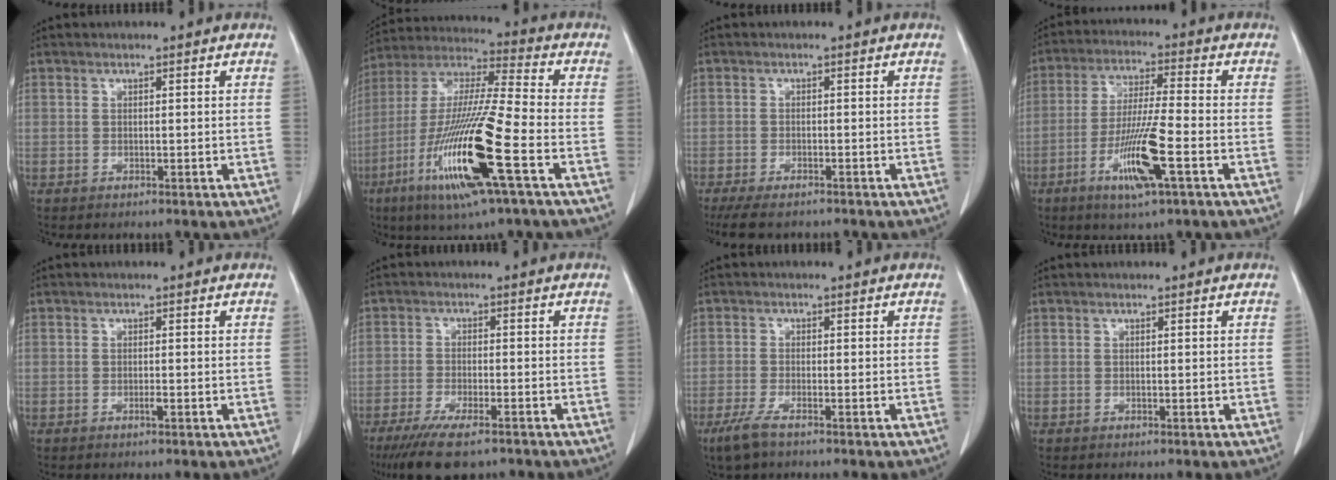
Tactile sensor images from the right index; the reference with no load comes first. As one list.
[{"total": 19.7, "force": [-7.6, 0.6, 18.2], "torque": [-0.394, -0.035, -0.148]}, {"total": 6.7, "force": [-5.6, 1.9, 3.2], "torque": [-0.050, -0.012, -0.088]}, {"total": 10.8, "force": [-4.3, 0.2, 9.9], "torque": [-0.194, -0.017, -0.080]}, {"total": 0.7, "force": [-0.4, 0.0, 0.5], "torque": [-0.013, 0.000, -0.004]}, {"total": 9.5, "force": [-7.0, 2.1, 6.1], "torque": [-0.100, -0.018, -0.109]}, {"total": 3.7, "force": [-2.5, 0.5, 2.6], "torque": [-0.063, -0.009, -0.050]}, {"total": 0.0}]